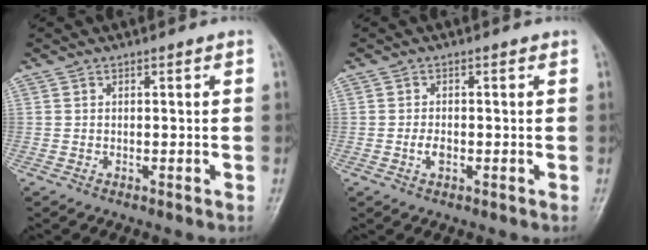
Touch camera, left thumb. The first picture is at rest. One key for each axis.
{"total": 2.0, "fx": -0.4, "fy": 1.2, "fz": 1.5, "tx": -0.026, "ty": 0.001, "tz": -0.008}